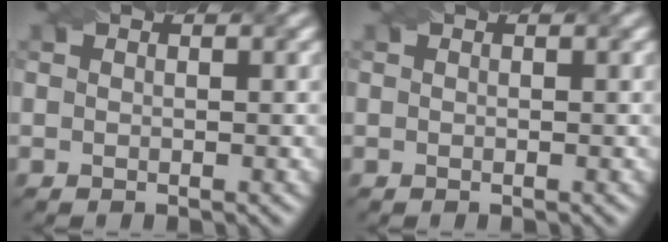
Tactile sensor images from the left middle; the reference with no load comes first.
{"total": 0.9, "force": [-0.6, -0.2, -0.7], "torque": [0.013, 0.000, -0.001]}